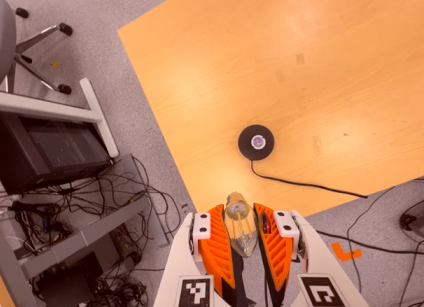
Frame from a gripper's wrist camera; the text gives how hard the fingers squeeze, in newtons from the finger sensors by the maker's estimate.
{"total": 22.1, "left": 25.2, "right": 18.9}